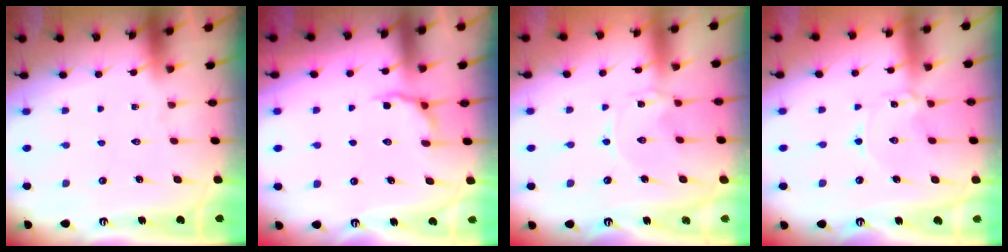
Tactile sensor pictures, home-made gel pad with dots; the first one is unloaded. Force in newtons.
{"total": 6.2, "press": 5.7, "slide": 2.5}
{"total": 0.0}
{"total": 0.9, "press": 0.9, "slide": 0.1}